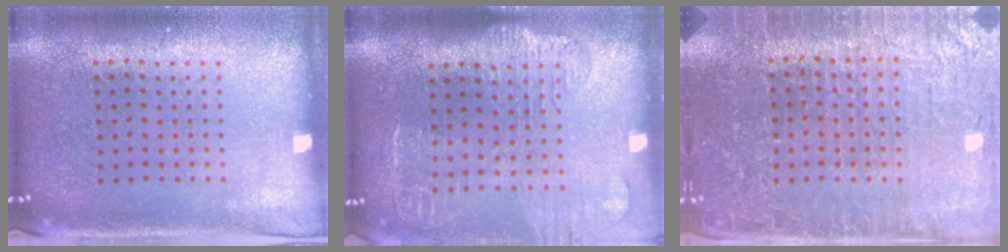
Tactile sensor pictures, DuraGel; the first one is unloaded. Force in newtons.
{"total": 1.7, "press": 1.5, "slide": 0.8}
{"total": 4.4, "press": 4.2, "slide": 1.4}